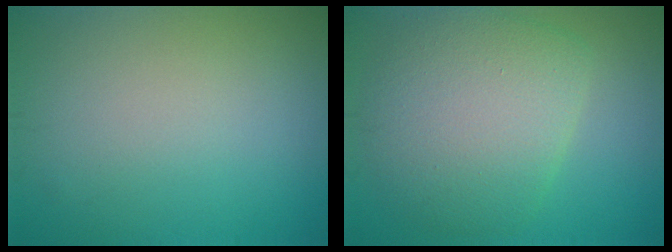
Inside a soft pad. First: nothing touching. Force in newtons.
{"total": 7.2, "press": 7.2, "slide": 0.7}